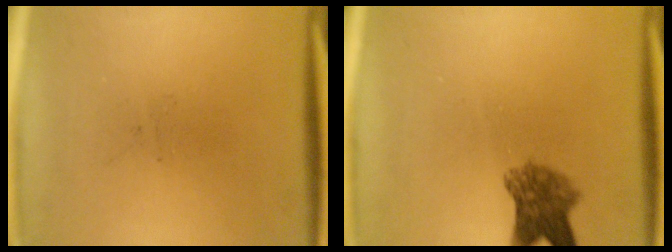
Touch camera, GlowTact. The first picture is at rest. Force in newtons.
{"total": 5.4}